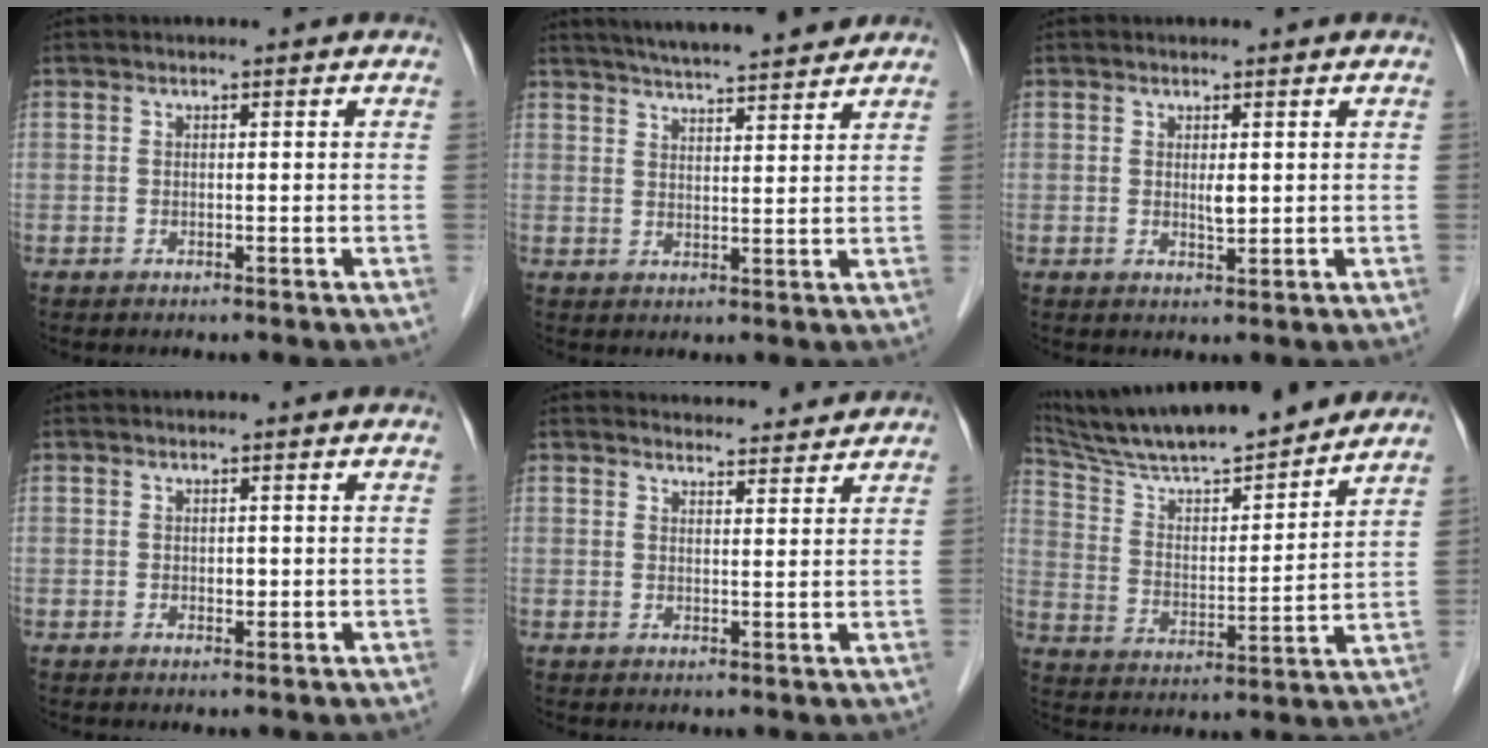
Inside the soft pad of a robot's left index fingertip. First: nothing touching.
{"total": 12.4, "force": [11.0, 0.8, 5.7], "torque": [-0.091, 0.013, 0.154]}
{"total": 1.4, "force": [-0.1, 0.4, 1.3], "torque": [-0.025, -0.010, 0.001]}
{"total": 1.0, "force": [-0.5, 0.6, 0.6], "torque": [-0.009, -0.005, -0.009]}
{"total": 6.3, "force": [6.2, 0.9, 0.4], "torque": [-0.001, 0.004, 0.069]}
{"total": 19.5, "force": [17.3, 1.7, 8.8], "torque": [-0.156, 0.008, 0.281]}